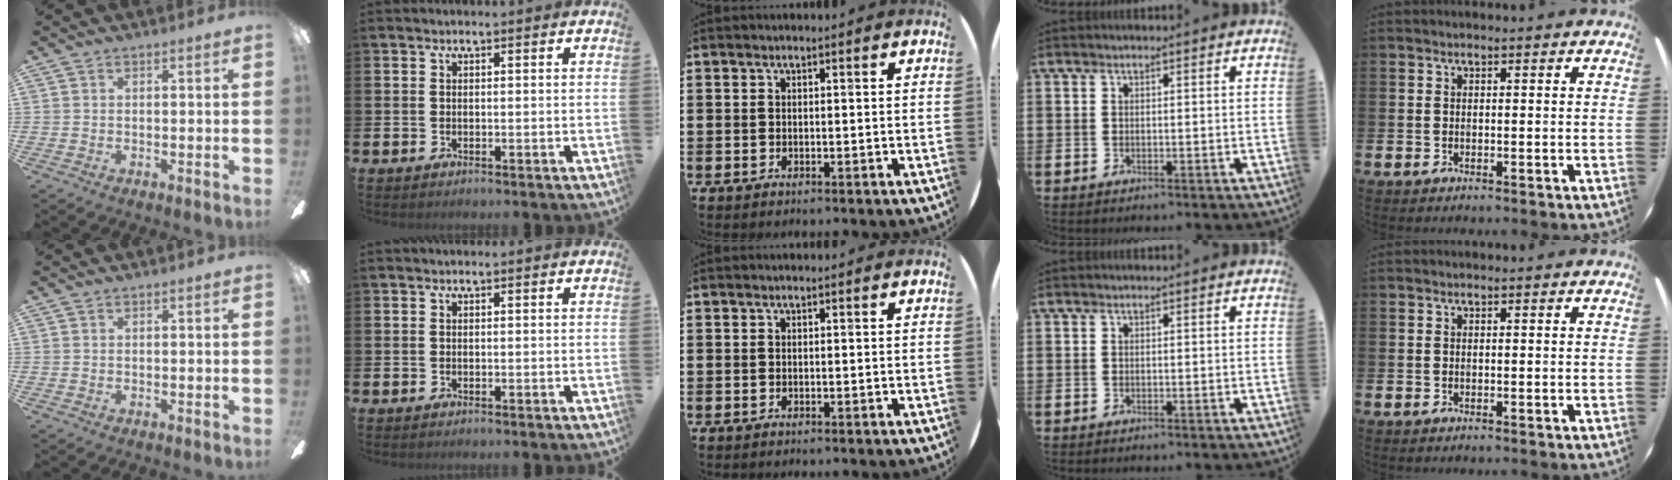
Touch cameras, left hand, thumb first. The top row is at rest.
{}